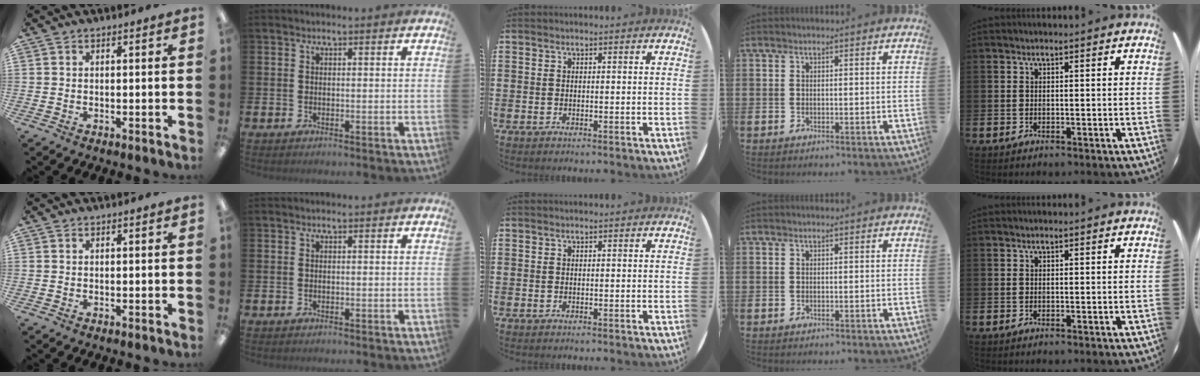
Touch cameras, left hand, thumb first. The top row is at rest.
{}